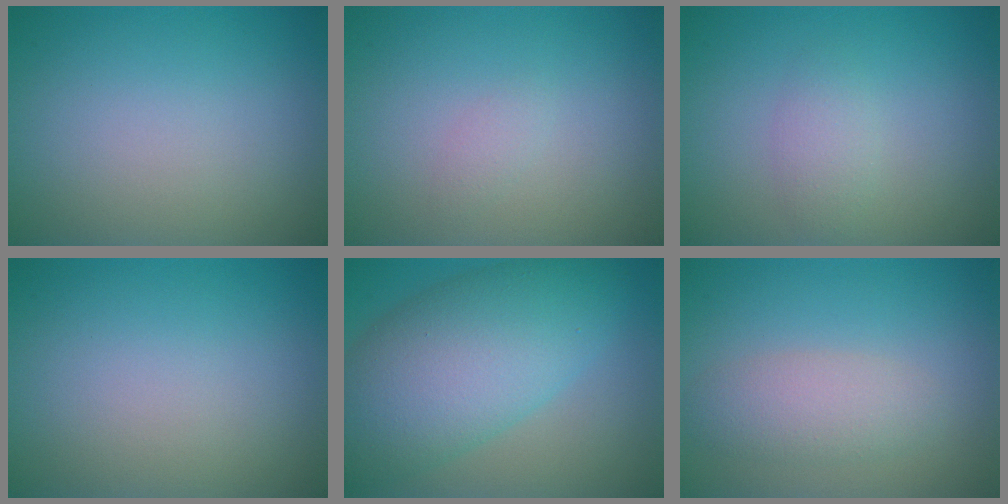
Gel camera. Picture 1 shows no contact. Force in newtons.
{"total": 0.7, "press": 0.7, "slide": 0.1}
{"total": 1.7, "press": 1.7, "slide": 0.0}
{"total": 0.0}
{"total": 10.0, "press": 10.0, "slide": 0.4}
{"total": 2.8, "press": 2.8, "slide": 0.3}